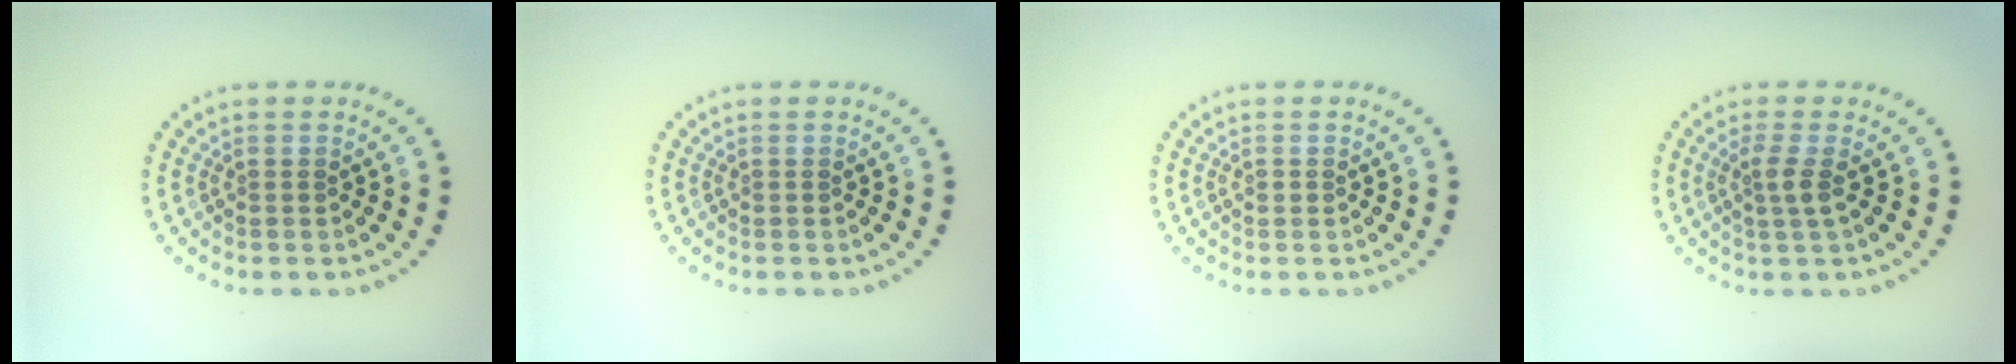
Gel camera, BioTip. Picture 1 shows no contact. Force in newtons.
{"total": 0.0}
{"total": 0.6, "press": 0.6, "slide": 0.1}
{"total": 1.8, "press": 1.3, "slide": 1.2}